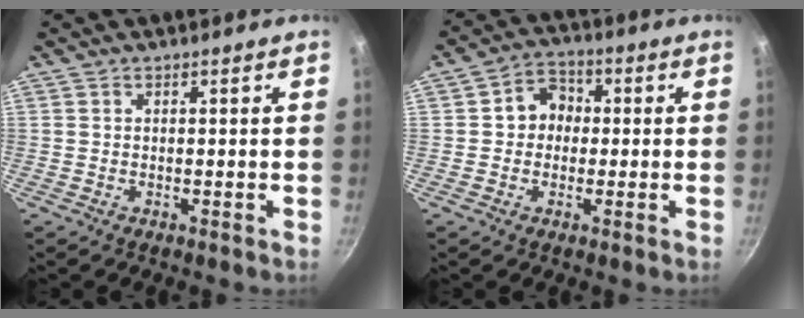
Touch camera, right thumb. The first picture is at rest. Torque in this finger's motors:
{"motor_torque": [0.02, 0.03, 0.30, 0.49, 0.02]}